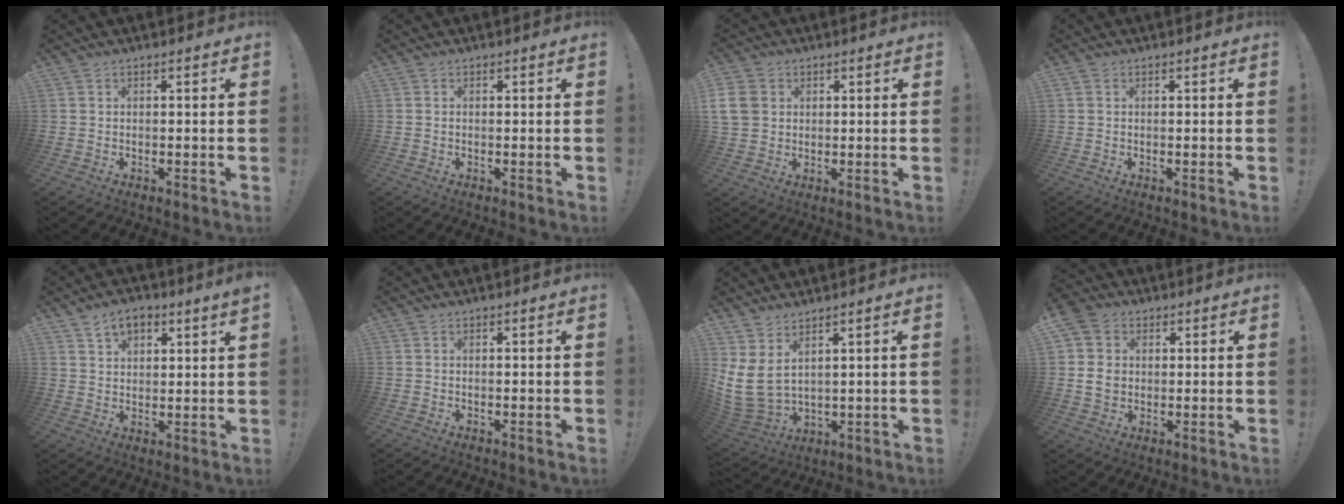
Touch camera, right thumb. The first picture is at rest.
{"total": 0.0}
{"total": 8.5, "force": [1.8, 7.2, 4.1], "torque": [-0.086, -0.001, 0.040]}
{"total": 0.0}
{"total": 5.8, "force": [4.0, 2.4, 3.3], "torque": [-0.055, -0.011, 0.072]}
{"total": 0.0}
{"total": 9.5, "force": [2.8, 5.9, 7.0], "torque": [-0.156, -0.024, 0.057]}
{"total": 7.7, "force": [0.8, 6.8, 3.5], "torque": [-0.070, 0.001, 0.018]}